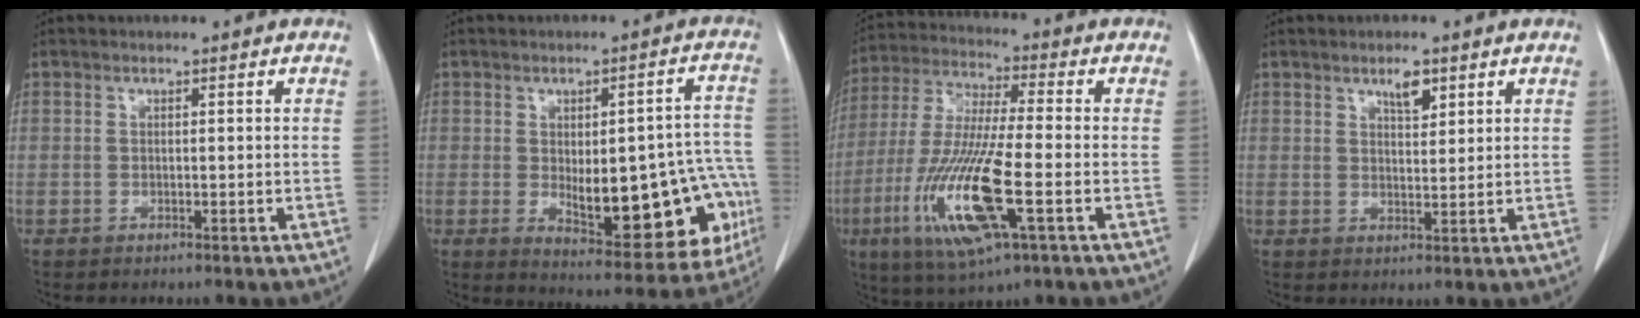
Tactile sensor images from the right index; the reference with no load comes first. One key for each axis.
{"total": 19.6, "fx": -3.9, "fy": 7.2, "fz": 17.8, "tx": -0.160, "ty": 0.027, "tz": -0.022}
{"total": 16.5, "fx": -5.3, "fy": 1.8, "fz": 15.6, "tx": -0.330, "ty": -0.026, "tz": -0.096}
{"total": 3.3, "fx": 2.0, "fy": 1.2, "fz": 2.3, "tx": -0.038, "ty": -0.002, "tz": 0.035}